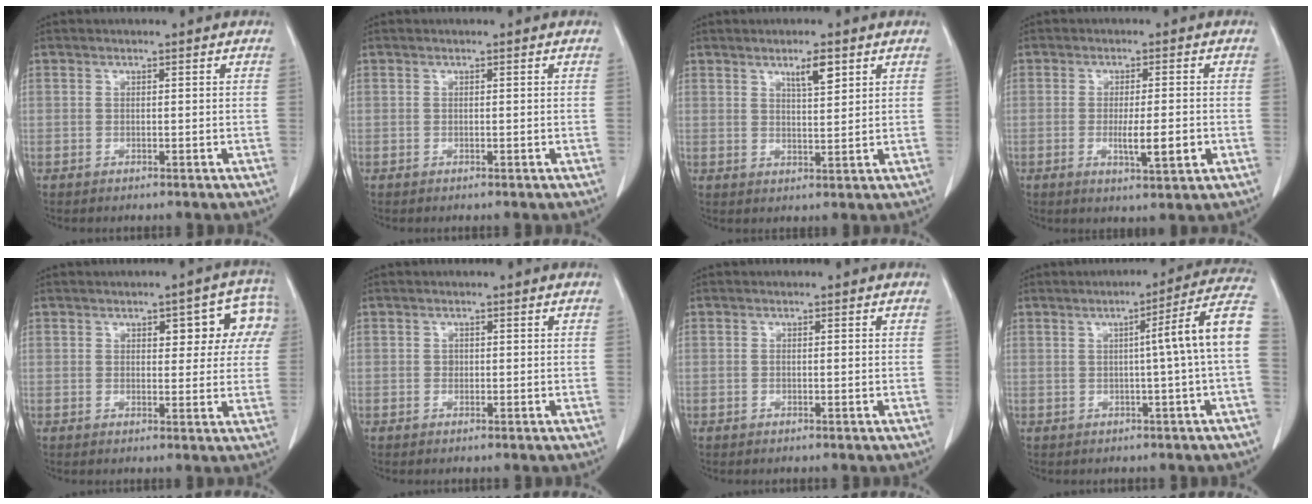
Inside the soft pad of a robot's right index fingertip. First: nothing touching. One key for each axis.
{"total": 0.0}
{"total": 3.9, "fx": 2.3, "fy": 0.7, "fz": 3.0, "tx": -0.052, "ty": -0.002, "tz": 0.040}
{"total": 5.5, "fx": -1.3, "fy": 0.6, "fz": 5.3, "tx": -0.090, "ty": -0.009, "tz": -0.018}
{"total": 8.2, "fx": 2.9, "fy": 3.7, "fz": 6.7, "tx": -0.062, "ty": 0.026, "tz": 0.031}
{"total": 0.6, "fx": 0.0, "fy": 0.6, "fz": 0.2, "tx": 0.001, "ty": 0.002, "tz": -0.001}
{"total": 0.6, "fx": -0.1, "fy": 0.2, "fz": 0.5, "tx": -0.012, "ty": -0.001, "tz": 0.002}
{"total": 9.6, "fx": 0.1, "fy": -1.7, "fz": 9.5, "tx": -0.114, "ty": 0.019, "tz": -0.004}